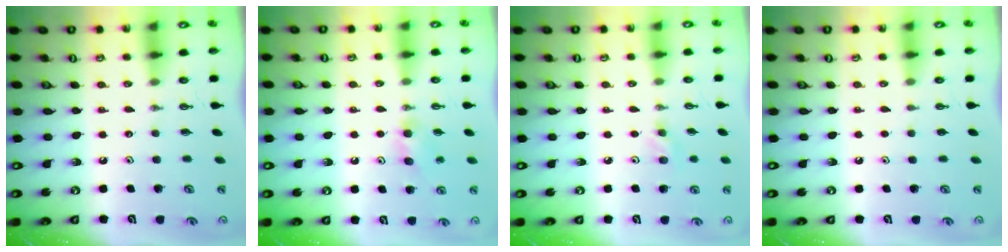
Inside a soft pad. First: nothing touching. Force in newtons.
{"total": 7.2, "press": 3.9, "slide": 6.0}
{"total": 4.4, "press": 4.3, "slide": 0.6}
{"total": 0.9, "press": 0.1, "slide": 0.9}